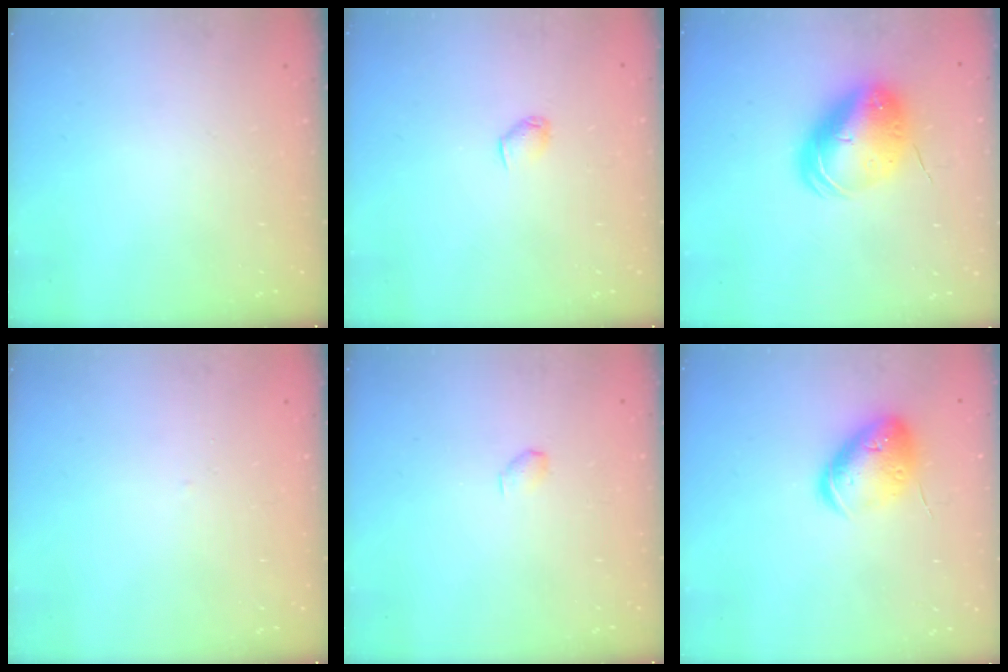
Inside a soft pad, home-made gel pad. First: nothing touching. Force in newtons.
{"total": 3.0, "press": 2.9, "slide": 0.7}
{"total": 12.1, "press": 11.9, "slide": 2.3}
{"total": 1.6, "press": 1.6, "slide": 0.3}
{"total": 2.9, "press": 2.9, "slide": 0.5}
{"total": 14.8, "press": 14.7, "slide": 2.0}